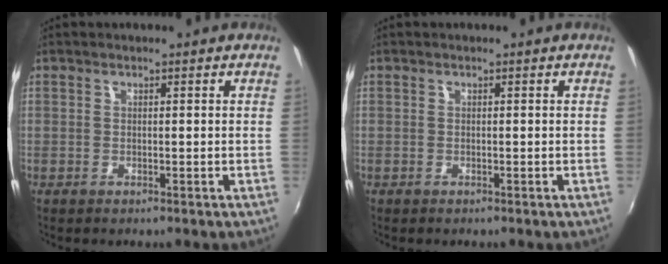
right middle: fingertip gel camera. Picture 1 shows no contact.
{"total": 0.0}